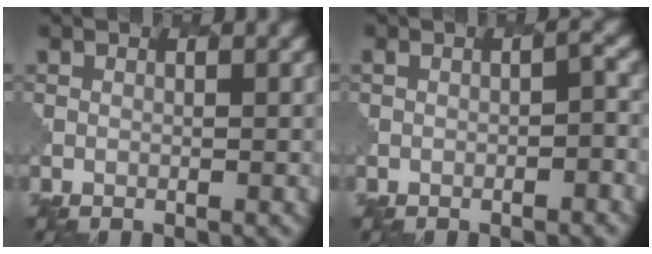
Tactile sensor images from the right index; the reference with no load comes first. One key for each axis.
{"total": 1.9, "fx": -0.9, "fy": 0.7, "fz": 1.6, "tx": -0.018, "ty": 0.004, "tz": -0.010}